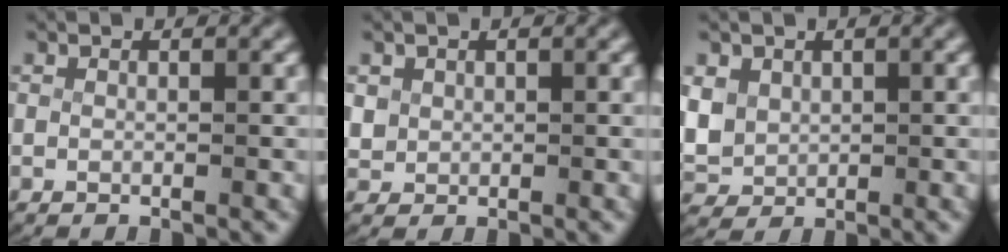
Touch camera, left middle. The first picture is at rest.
{"total": 1.8, "force": [0.4, 1.6, 0.7], "torque": [-0.031, -0.010, 0.018]}
{"total": 4.5, "force": [0.5, 4.0, 1.9], "torque": [-0.071, -0.019, 0.024]}